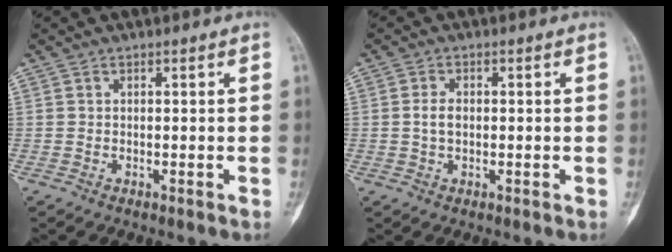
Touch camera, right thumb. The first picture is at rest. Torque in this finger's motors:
{"motor_torque": [0.17, 0.13, 0.19, -0.07, -0.04]}